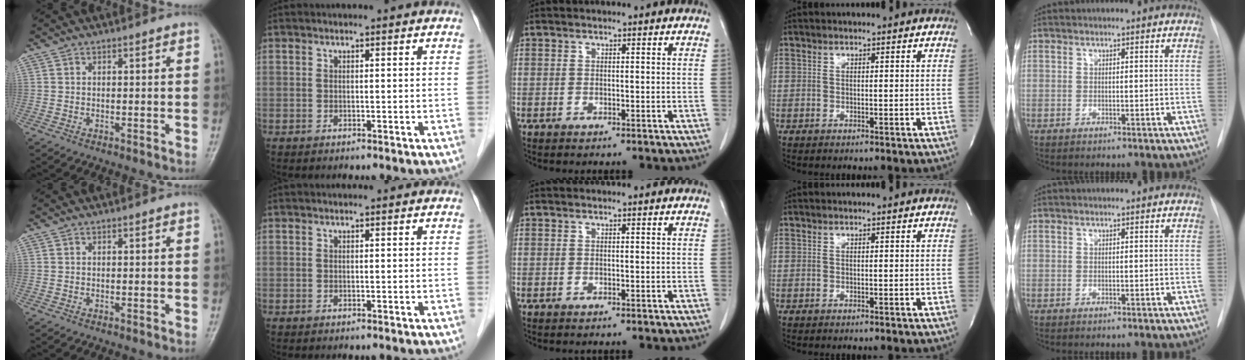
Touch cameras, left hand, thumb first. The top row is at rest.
{}